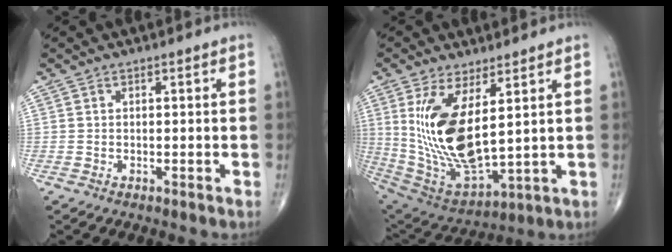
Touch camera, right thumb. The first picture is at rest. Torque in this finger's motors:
{"motor_torque": [-0.48, 1.28, 1.36, 1.04, 0.26]}